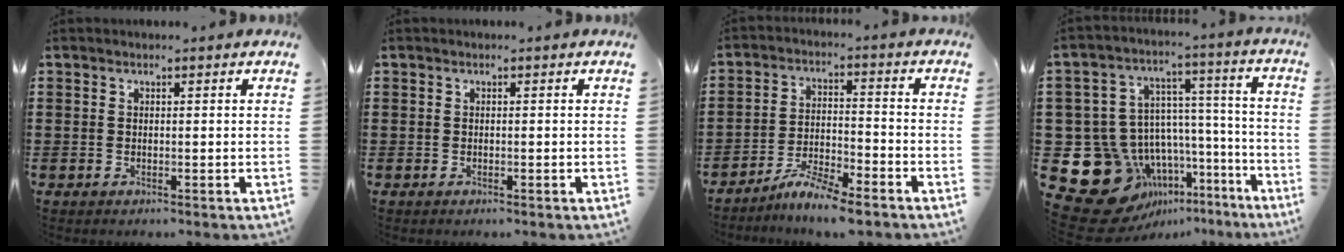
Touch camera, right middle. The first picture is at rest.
{"total": 0.0}
{"total": 6.0, "force": [-5.6, 0.0, 2.2], "torque": [-0.042, -0.005, -0.106]}
{"total": 16.7, "force": [-10.4, 11.4, 6.3], "torque": [-0.145, 0.000, -0.149]}